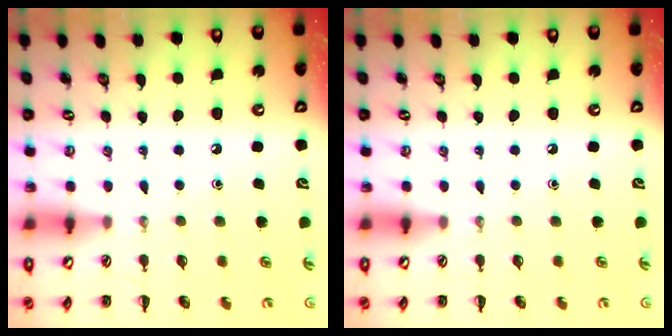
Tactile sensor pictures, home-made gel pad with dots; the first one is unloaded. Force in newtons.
{"total": 0.0}